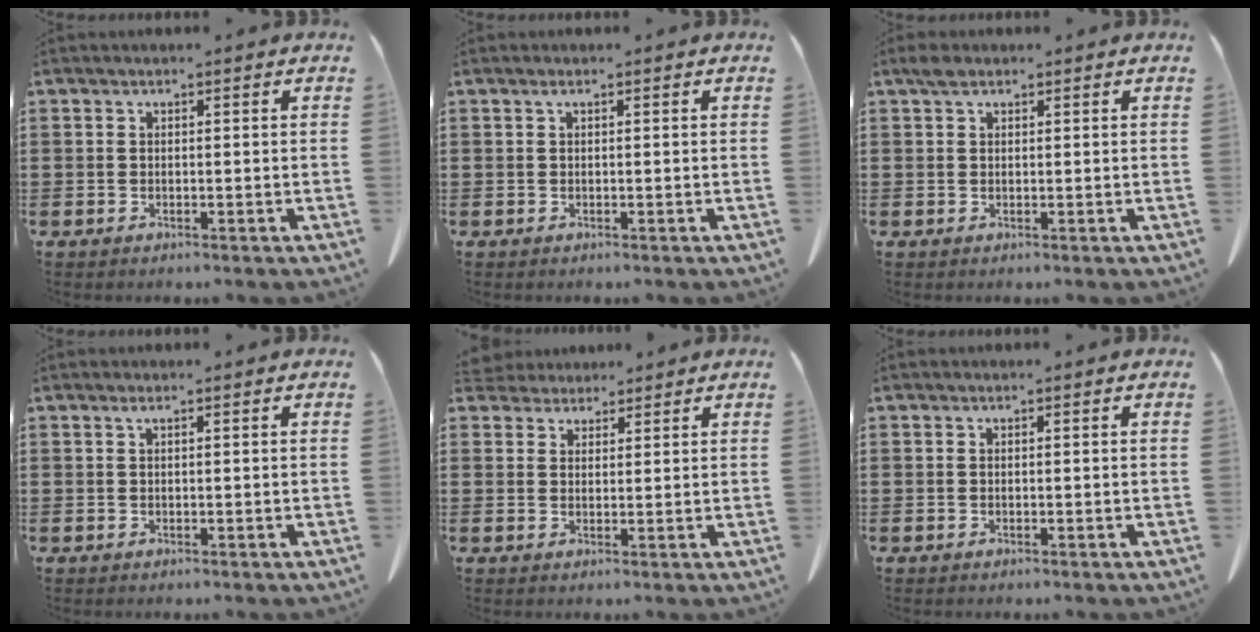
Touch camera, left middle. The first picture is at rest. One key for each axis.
{"total": 0.5, "fx": 0.2, "fy": -0.1, "fz": 0.5, "tx": -0.012, "ty": -0.003, "tz": 0.005}
{"total": 1.5, "fx": 1.0, "fy": 0.8, "fz": 0.8, "tx": -0.020, "ty": 0.002, "tz": 0.020}
{"total": 0.7, "fx": 0.3, "fy": -0.1, "fz": 0.6, "tx": -0.012, "ty": -0.003, "tz": 0.008}
{"total": 2.7, "fx": 2.6, "fy": 0.8, "fz": 0.0, "tx": -0.010, "ty": -0.002, "tz": 0.051}
{"total": 0.0}